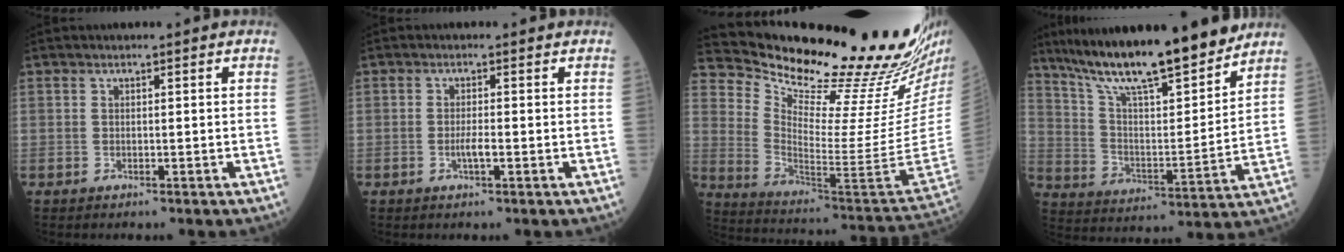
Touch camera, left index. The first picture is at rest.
{"total": 1.6, "force": [-0.7, 0.2, 1.5], "torque": [-0.029, -0.004, -0.011]}
{"total": 26.3, "force": [23.3, -0.7, 12.2], "torque": [-0.209, -0.119, 0.334]}
{"total": 18.9, "force": [16.0, 2.1, 9.9], "torque": [-0.167, -0.005, 0.270]}